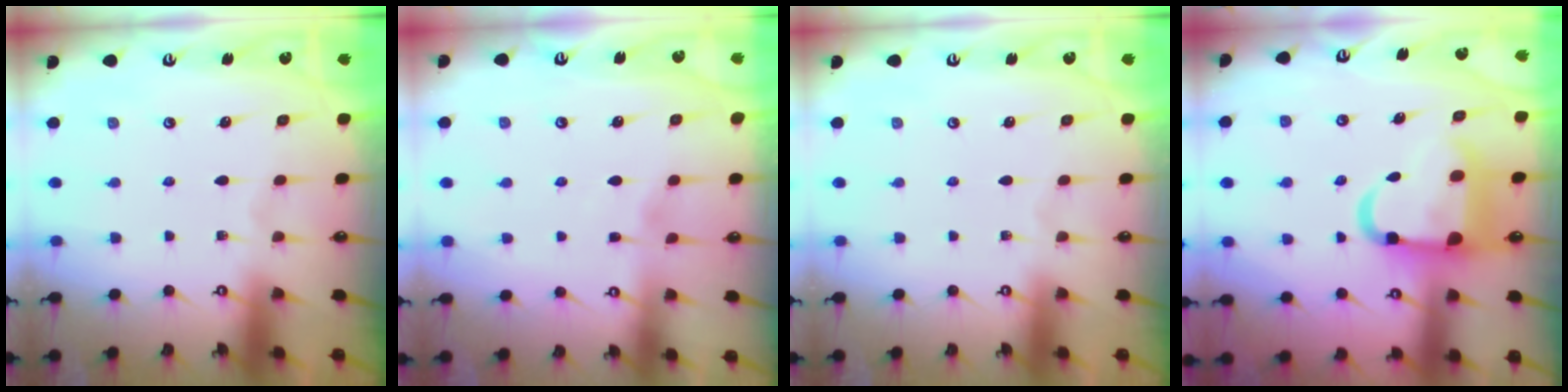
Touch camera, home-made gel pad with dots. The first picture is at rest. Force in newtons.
{"total": 1.9, "press": 1.9, "slide": 0.4}
{"total": 0.0}
{"total": 13.6, "press": 13.5, "slide": 1.6}